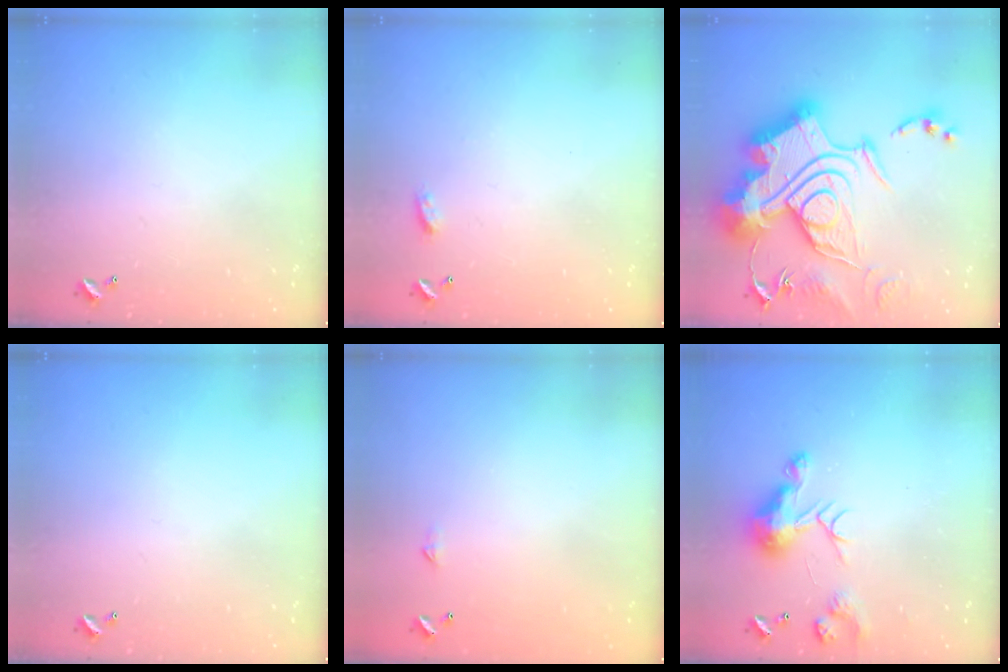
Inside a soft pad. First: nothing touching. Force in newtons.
{"total": 3.1, "press": 3.0, "slide": 0.4}
{"total": 1.1, "press": 1.1, "slide": 0.0}
{"total": 0.0}
{"total": 2.3, "press": 2.3, "slide": 0.4}
{"total": 8.7, "press": 8.6, "slide": 0.2}